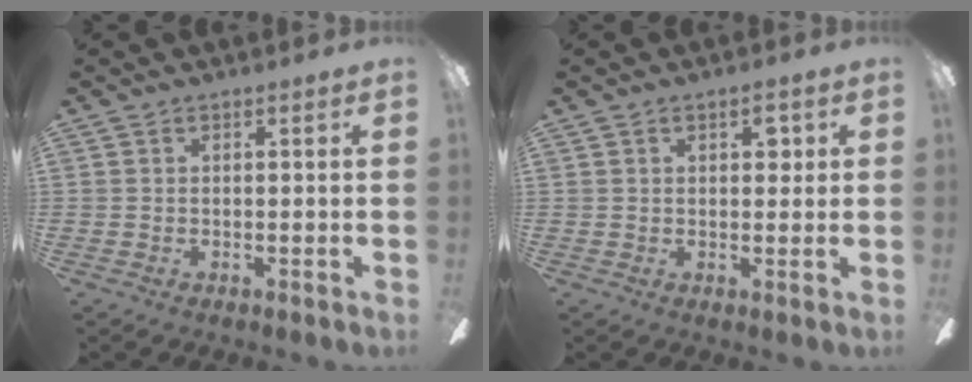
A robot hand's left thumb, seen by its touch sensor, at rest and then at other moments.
{"total": 3.5, "force": [1.4, 1.8, 2.7], "torque": [-0.032, -0.001, 0.017]}